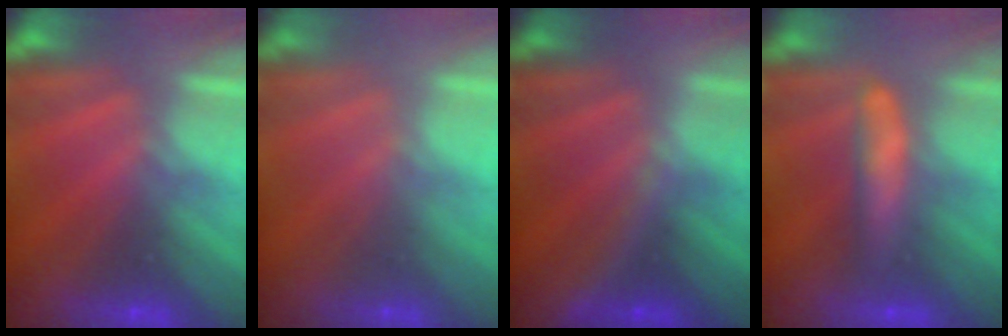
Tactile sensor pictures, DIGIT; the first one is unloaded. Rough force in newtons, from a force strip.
{"total": 2.1}
{"total": 3.4}
{"total": 7.8}